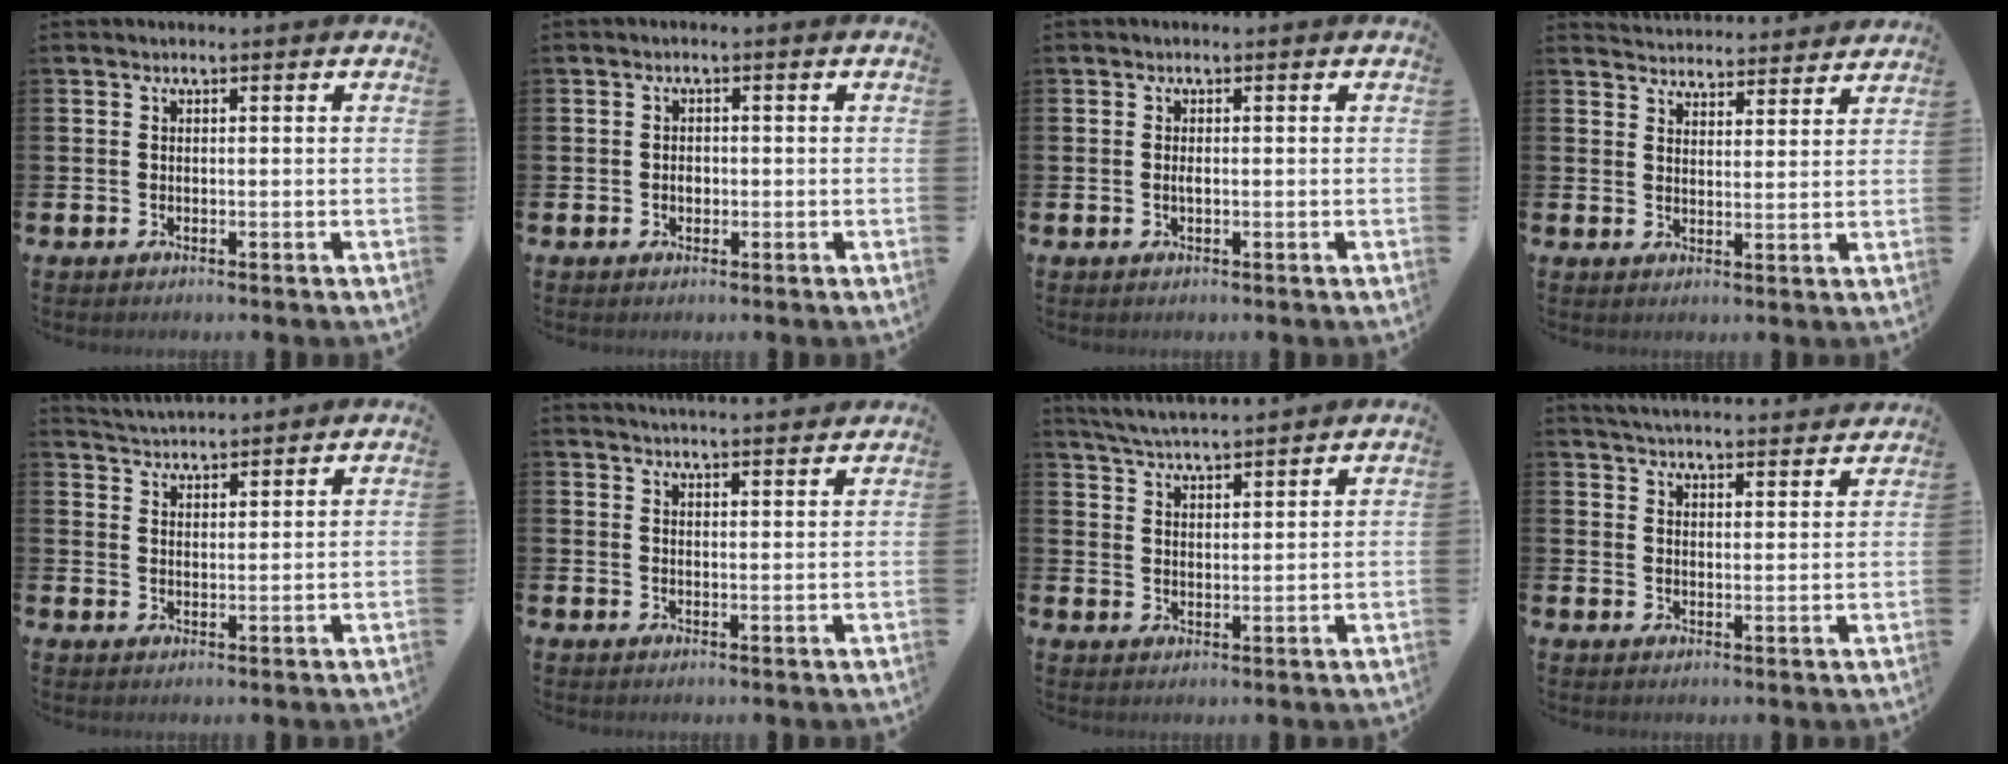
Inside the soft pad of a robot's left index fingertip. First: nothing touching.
{"total": 1.3, "force": [-0.1, 1.0, 0.8], "torque": [-0.005, 0.003, -0.006]}
{"total": 0.7, "force": [0.0, 0.2, 0.6], "torque": [-0.010, -0.001, -0.001]}
{"total": 4.3, "force": [4.3, 0.4, -0.4], "torque": [-0.001, -0.032, 0.075]}
{"total": 4.1, "force": [4.1, 0.2, -0.3], "torque": [-0.001, -0.025, 0.073]}
{"total": 3.6, "force": [3.6, -0.4, -0.1], "torque": [-0.003, -0.023, 0.064]}
{"total": 5.0, "force": [4.9, -0.1, 0.5], "torque": [-0.028, -0.028, 0.088]}
{"total": 4.8, "force": [4.8, 0.1, 0.3], "torque": [-0.014, -0.036, 0.084]}